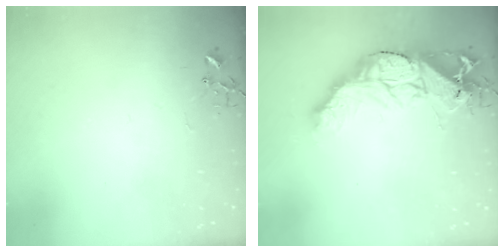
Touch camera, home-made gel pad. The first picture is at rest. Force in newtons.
{"total": 21.5, "press": 21.4, "slide": 1.7}